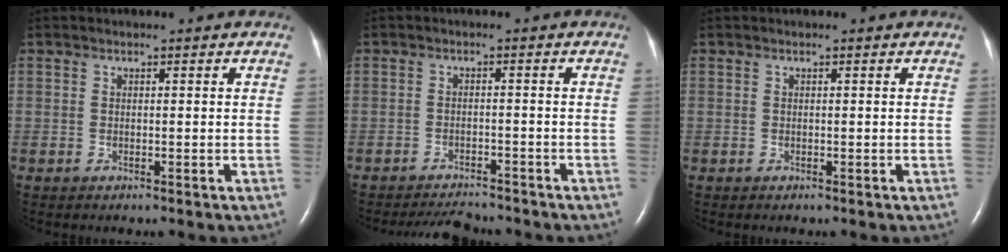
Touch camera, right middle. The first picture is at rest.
{"total": 4.8, "force": [-4.7, 0.7, 0.6], "torque": [-0.013, -0.010, -0.074]}
{"total": 0.0}